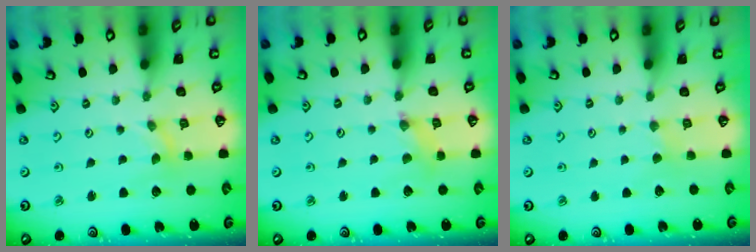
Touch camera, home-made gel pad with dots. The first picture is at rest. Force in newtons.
{"total": 1.3, "press": 1.3, "slide": 0.4}
{"total": 1.4, "press": 1.4, "slide": 0.4}